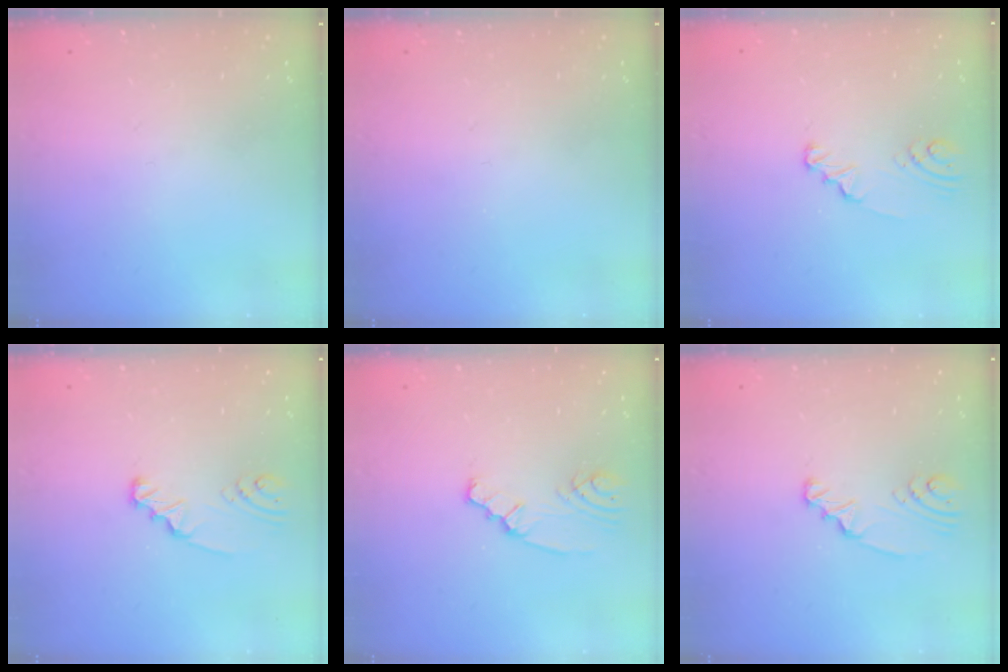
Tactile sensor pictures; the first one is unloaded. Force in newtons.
{"total": 0.0}
{"total": 2.5, "press": 2.5, "slide": 0.3}
{"total": 2.1, "press": 2.1, "slide": 0.1}
{"total": 2.5, "press": 2.5, "slide": 0.3}
{"total": 2.7, "press": 2.7, "slide": 0.3}